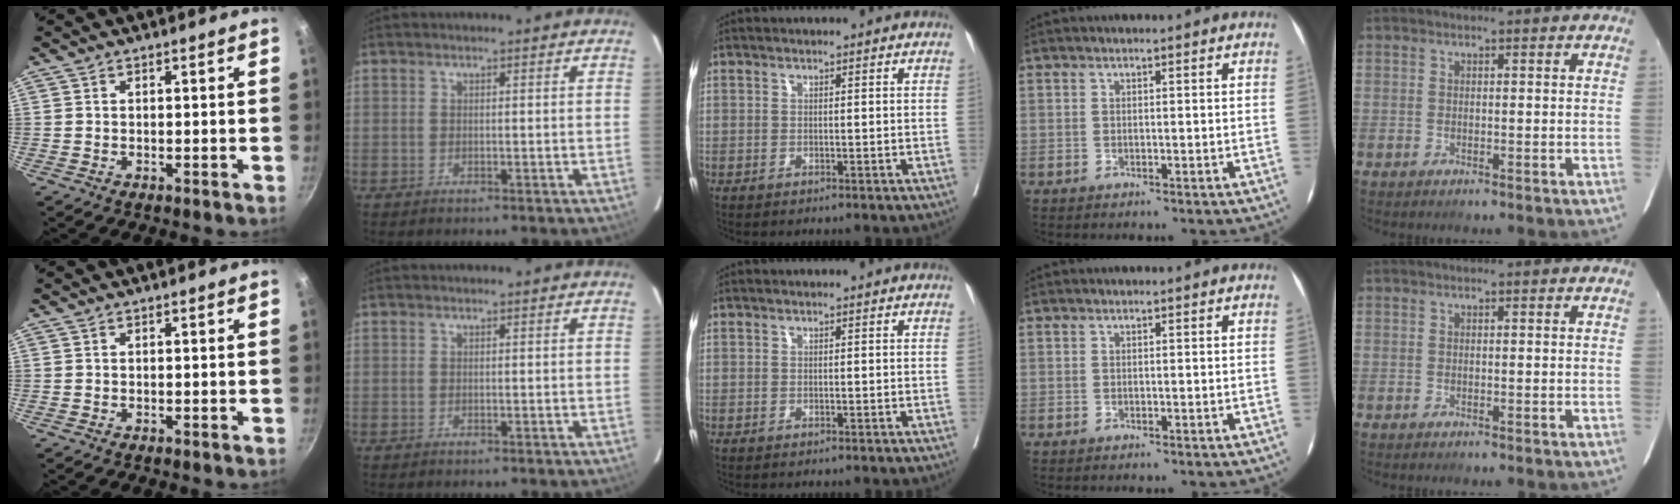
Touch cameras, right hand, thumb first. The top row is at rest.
{}